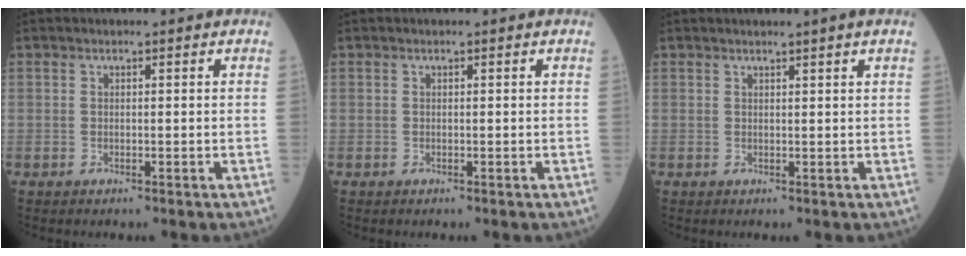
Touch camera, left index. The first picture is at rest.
{"total": 0.0}
{"total": 1.2, "force": [0.8, -0.4, 0.7], "torque": [-0.009, 0.000, 0.014]}